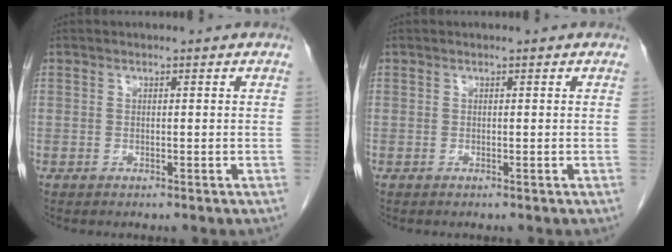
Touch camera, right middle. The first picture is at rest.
{"total": 0.0}